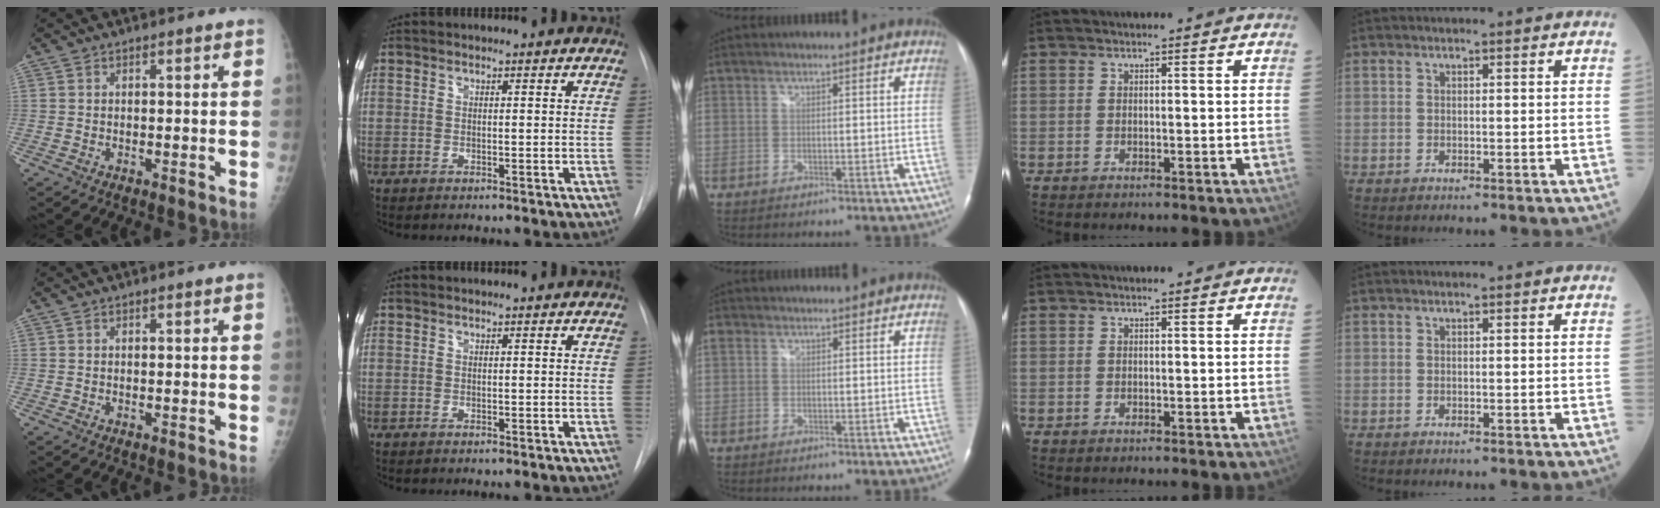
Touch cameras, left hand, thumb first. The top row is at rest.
{"middle": {"total": 1.1, "force": [0.4, 0.9, 0.4], "torque": [-0.013, 0.016, 0.009]}}